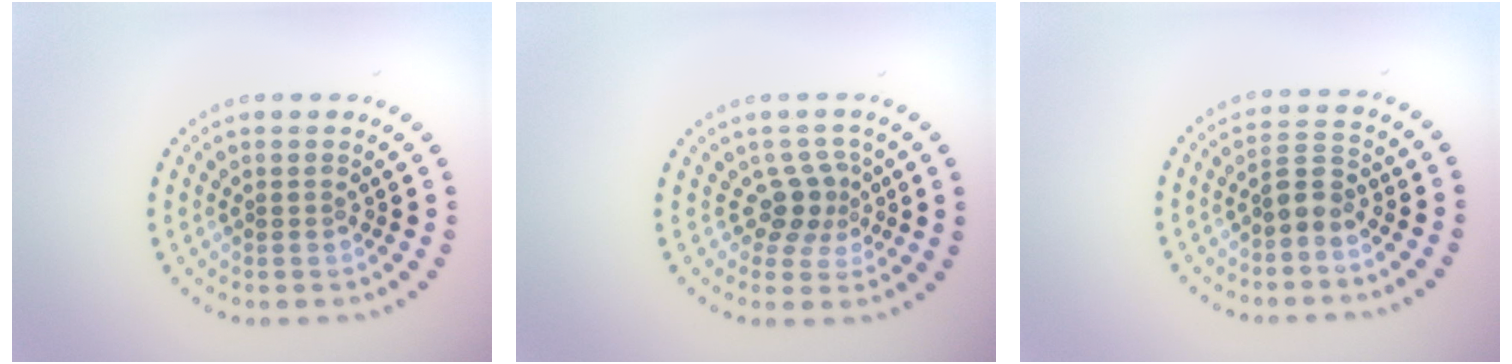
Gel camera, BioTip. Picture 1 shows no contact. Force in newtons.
{"total": 2.5, "press": 1.7, "slide": 1.8}
{"total": 2.0, "press": 1.7, "slide": 1.1}